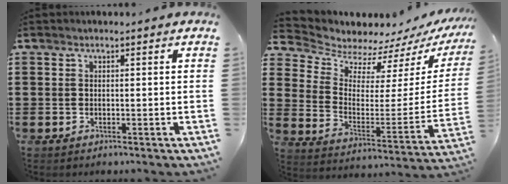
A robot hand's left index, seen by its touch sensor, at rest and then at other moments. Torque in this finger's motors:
{"motor_torque": [1.32, -0.81, -0.38, -0.17]}